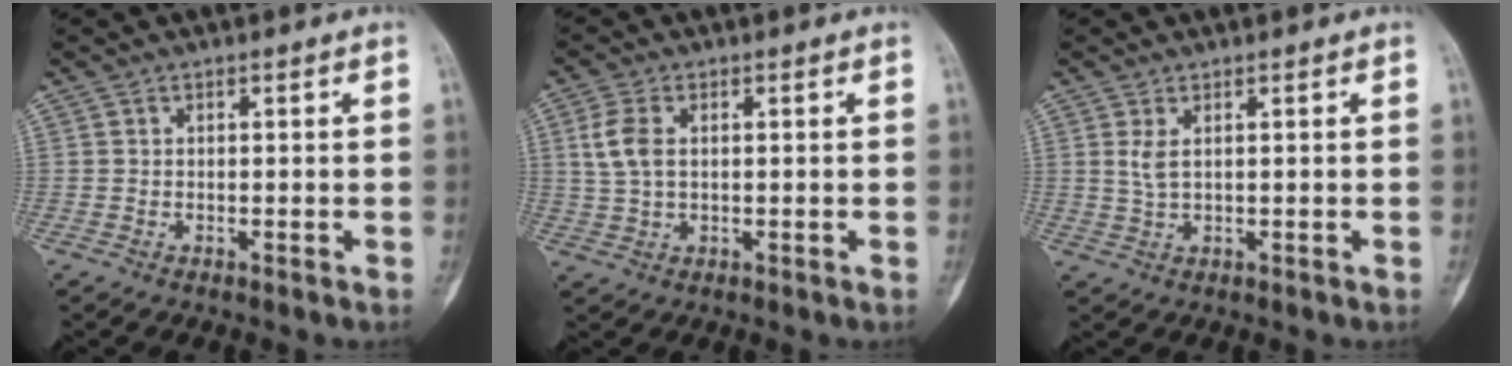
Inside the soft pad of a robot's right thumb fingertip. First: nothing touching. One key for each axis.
{"total": 5.5, "fx": 1.0, "fy": 3.3, "fz": 4.3, "tx": -0.101, "ty": 0.005, "tz": 0.020}
{"total": 2.5, "fx": 0.8, "fy": 1.0, "fz": 2.1, "tx": -0.049, "ty": -0.001, "tz": 0.024}